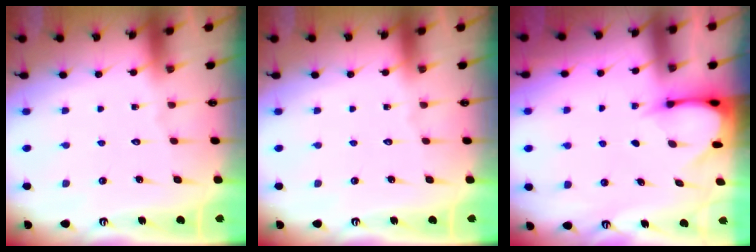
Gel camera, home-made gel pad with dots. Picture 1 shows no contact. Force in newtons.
{"total": 0.0}
{"total": 3.6, "press": 3.6, "slide": 0.3}